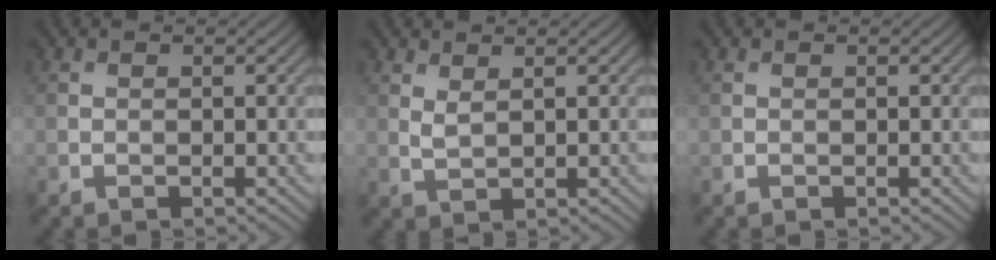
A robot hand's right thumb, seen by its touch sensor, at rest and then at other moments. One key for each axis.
{"total": 1.5, "fx": 1.1, "fy": 0.4, "fz": 0.9, "tx": -0.029, "ty": -0.005, "tz": 0.027}
{"total": 0.0}